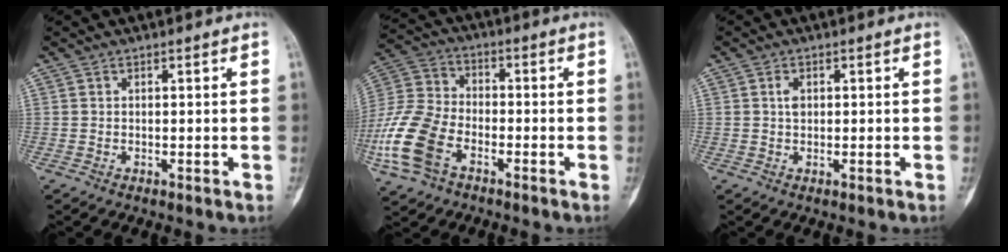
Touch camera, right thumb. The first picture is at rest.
{"total": 14.7, "force": [-6.0, 9.1, 9.9], "torque": [-0.216, 0.019, -0.126]}
{"total": 1.5, "force": [0.3, 1.0, 1.2], "torque": [-0.019, -0.001, 0.004]}